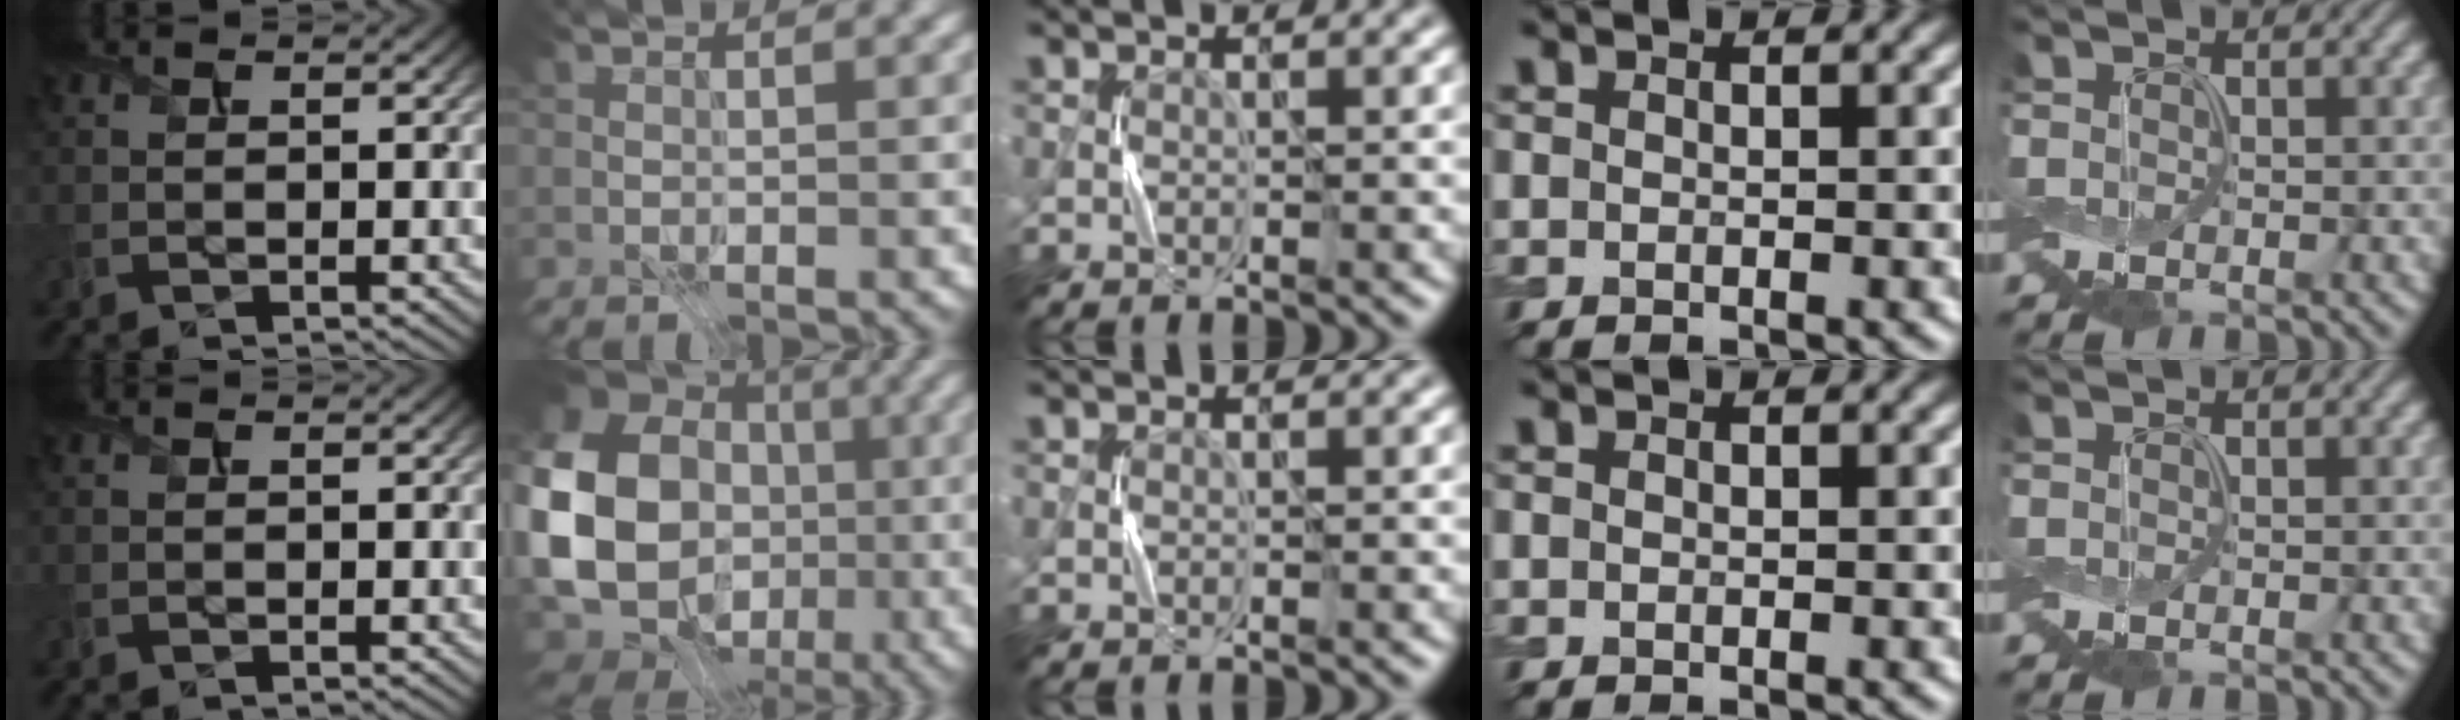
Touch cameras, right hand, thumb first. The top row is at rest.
{"index": {"total": 20.1, "force": [-2.0, 16.9, 10.7], "torque": [-0.215, -0.020, -0.065]}}